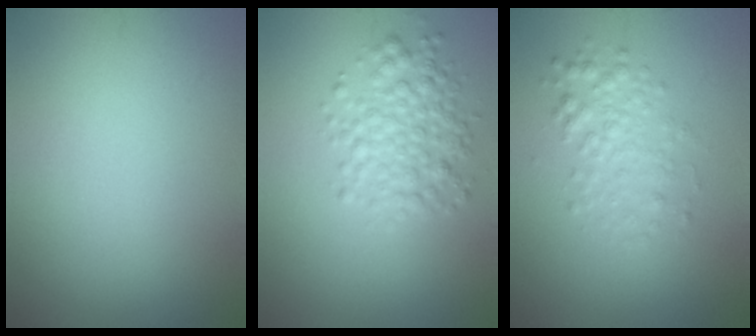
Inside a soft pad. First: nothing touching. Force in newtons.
{"total": 3.8, "press": 3.8, "slide": 0.1}
{"total": 2.5, "press": 2.5, "slide": 0.0}